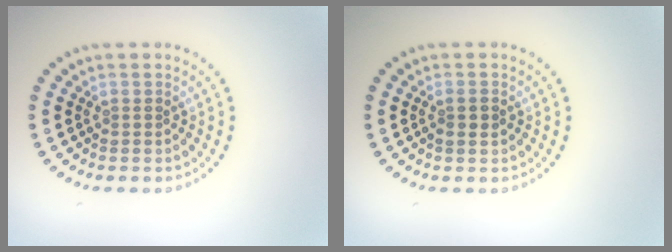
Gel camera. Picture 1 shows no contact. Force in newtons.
{"total": 1.2, "press": 1.2, "slide": 0.3}